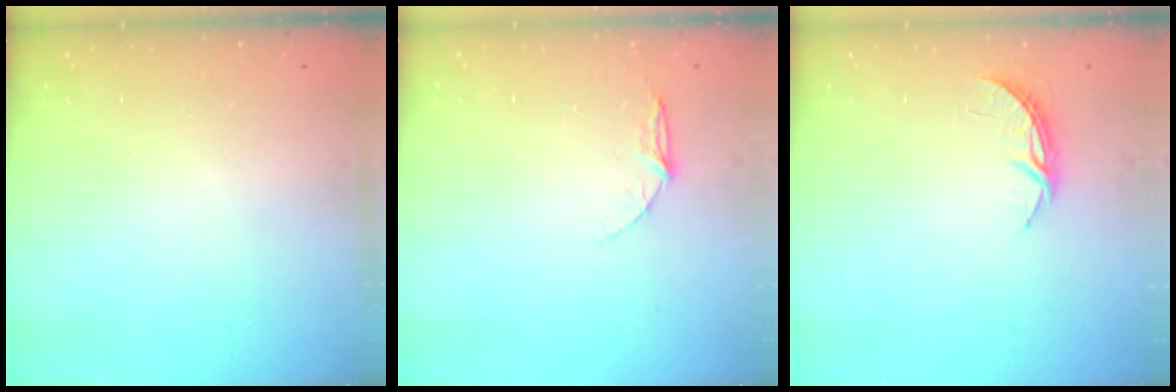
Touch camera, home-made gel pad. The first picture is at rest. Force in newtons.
{"total": 5.4, "press": 5.4, "slide": 0.5}
{"total": 3.7, "press": 3.7, "slide": 0.3}